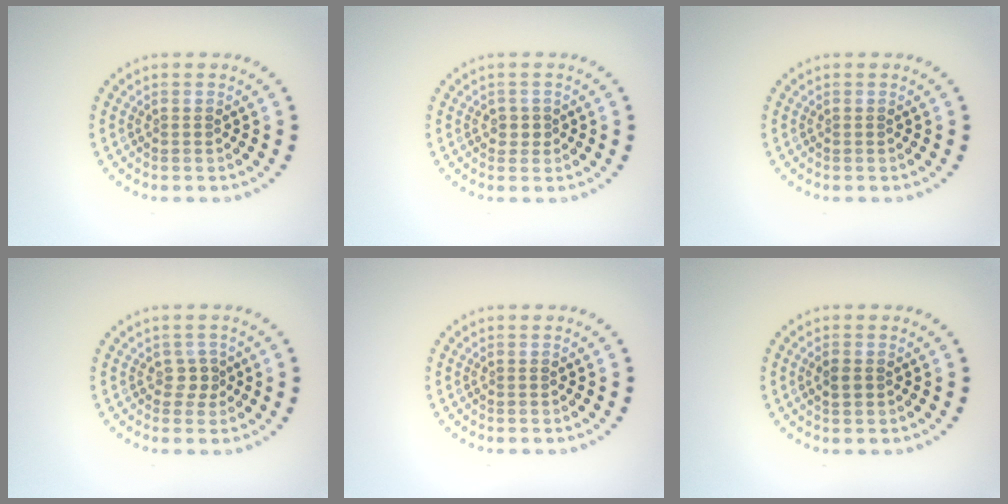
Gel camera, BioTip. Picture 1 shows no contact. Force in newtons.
{"total": 1.2, "press": 1.0, "slide": 0.6}
{"total": 0.0}
{"total": 1.2, "press": 0.9, "slide": 0.8}
{"total": 0.0}
{"total": 1.2, "press": 1.2, "slide": 0.1}